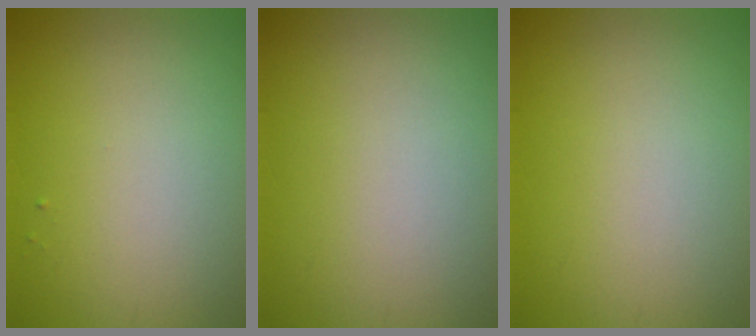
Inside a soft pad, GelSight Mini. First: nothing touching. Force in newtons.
{"total": 0.0}
{"total": 0.0}